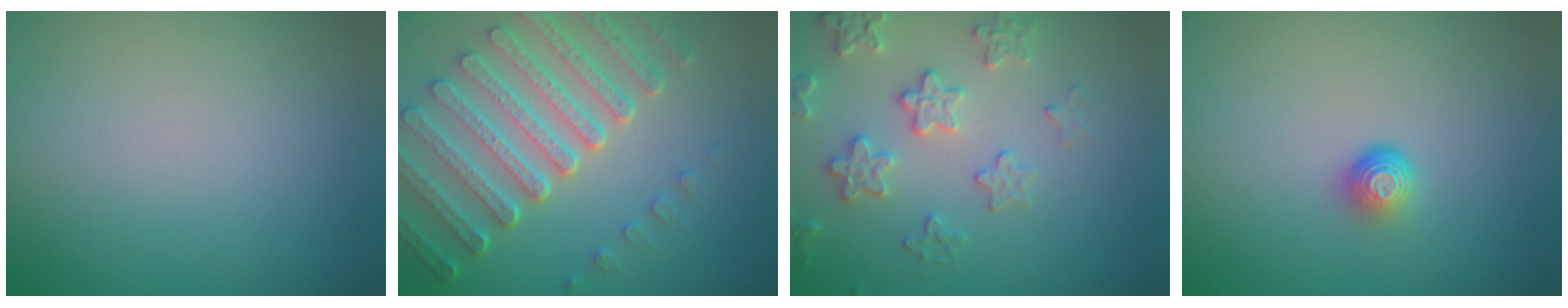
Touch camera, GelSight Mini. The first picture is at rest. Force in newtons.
{"total": 7.0, "press": 5.3, "slide": 4.6}
{"total": 3.4, "press": 3.4, "slide": 0.2}
{"total": 1.7, "press": 1.1, "slide": 1.3}